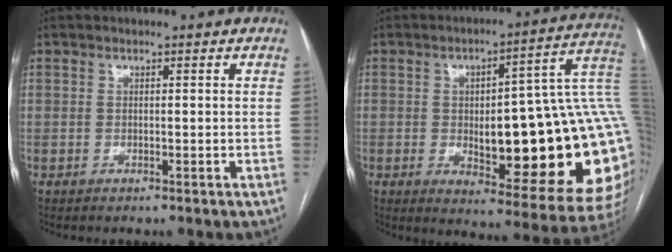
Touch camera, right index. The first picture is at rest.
{"total": 27.9, "force": [-0.4, 6.5, 27.2], "torque": [-0.267, 0.030, 0.008]}